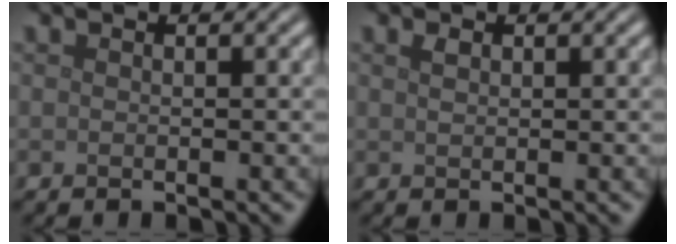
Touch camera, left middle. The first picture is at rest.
{"total": 0.8, "force": [0.4, 0.4, 0.5], "torque": [-0.012, 0.000, 0.010]}